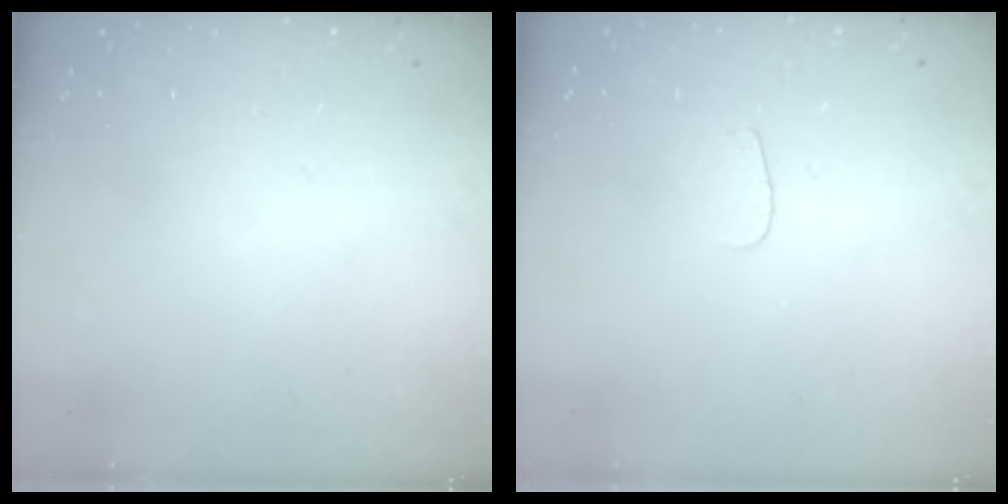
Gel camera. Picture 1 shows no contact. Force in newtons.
{"total": 3.6, "press": 3.5, "slide": 0.4}